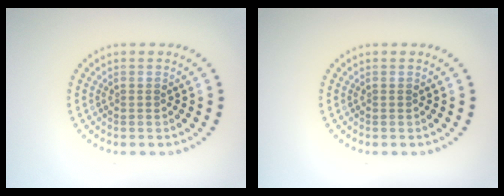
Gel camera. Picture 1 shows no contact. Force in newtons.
{"total": 0.0}